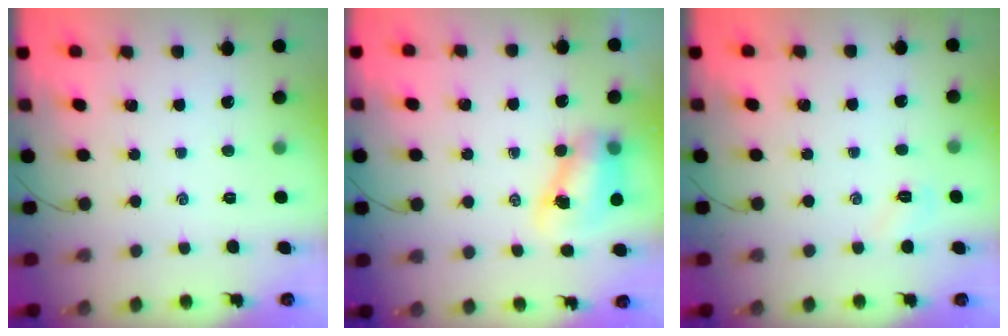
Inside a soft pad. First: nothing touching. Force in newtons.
{"total": 7.9, "press": 7.8, "slide": 1.3}
{"total": 3.7, "press": 3.7, "slide": 0.8}